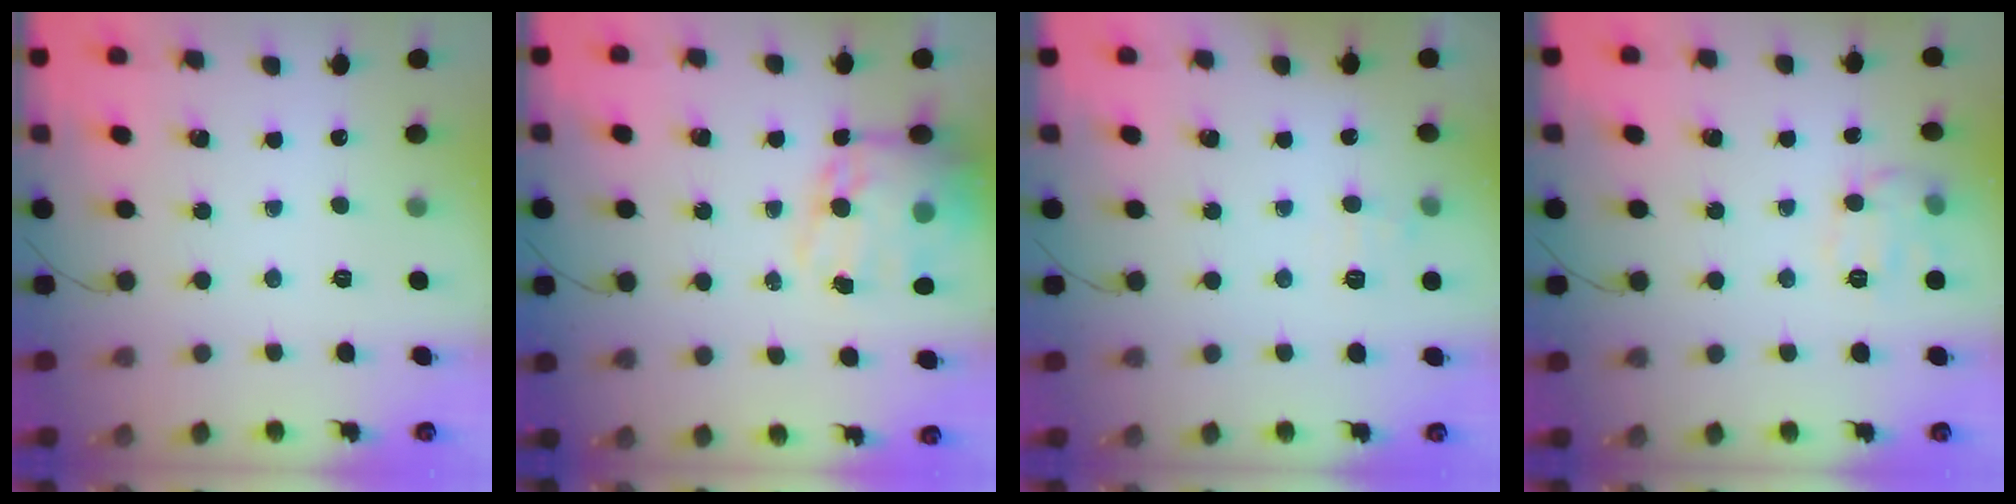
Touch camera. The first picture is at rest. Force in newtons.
{"total": 18.5, "press": 17.9, "slide": 4.7}
{"total": 5.9, "press": 5.7, "slide": 1.7}
{"total": 9.4, "press": 9.3, "slide": 0.9}